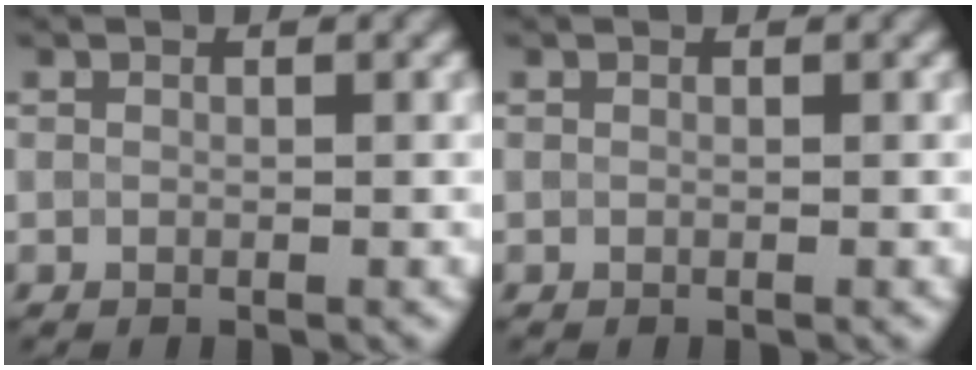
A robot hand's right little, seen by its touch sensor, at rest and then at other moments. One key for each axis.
{"total": 0.0}